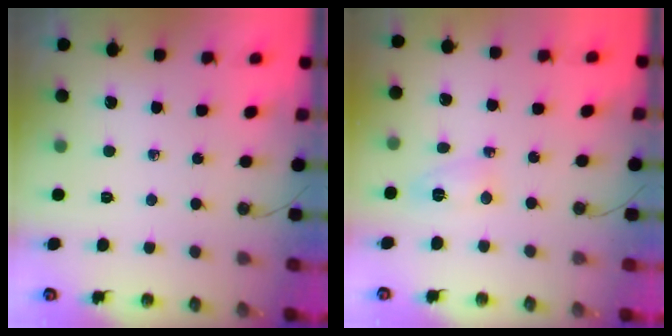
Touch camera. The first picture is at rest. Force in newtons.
{"total": 3.4, "press": 3.1, "slide": 1.4}